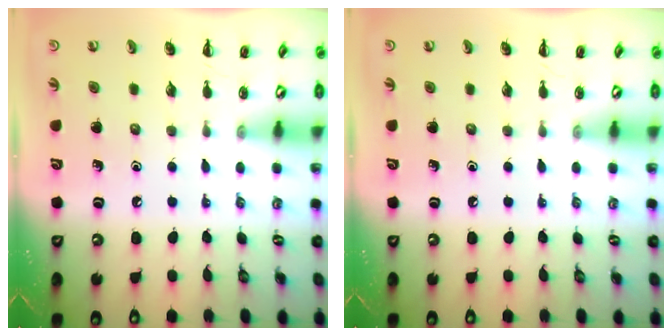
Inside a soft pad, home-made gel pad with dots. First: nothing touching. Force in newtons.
{"total": 0.0}